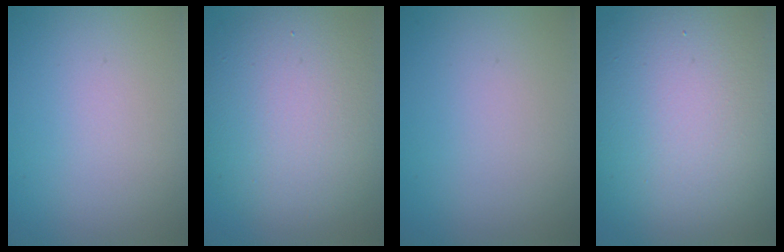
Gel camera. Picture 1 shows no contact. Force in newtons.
{"total": 9.4, "press": 9.4, "slide": 0.9}
{"total": 0.0}
{"total": 15.6, "press": 15.6, "slide": 1.0}